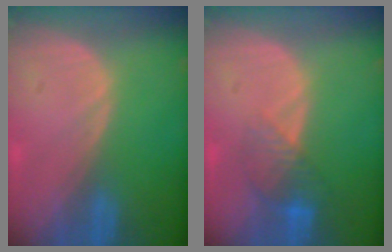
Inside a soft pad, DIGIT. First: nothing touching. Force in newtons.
{"total": 4.2, "press": 3.8, "slide": 1.7}